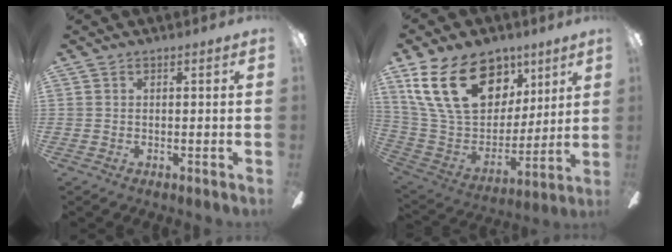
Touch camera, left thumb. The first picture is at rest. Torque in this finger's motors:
{"motor_torque": [0.57, 0.38, 1.90, -0.87, 0.53]}